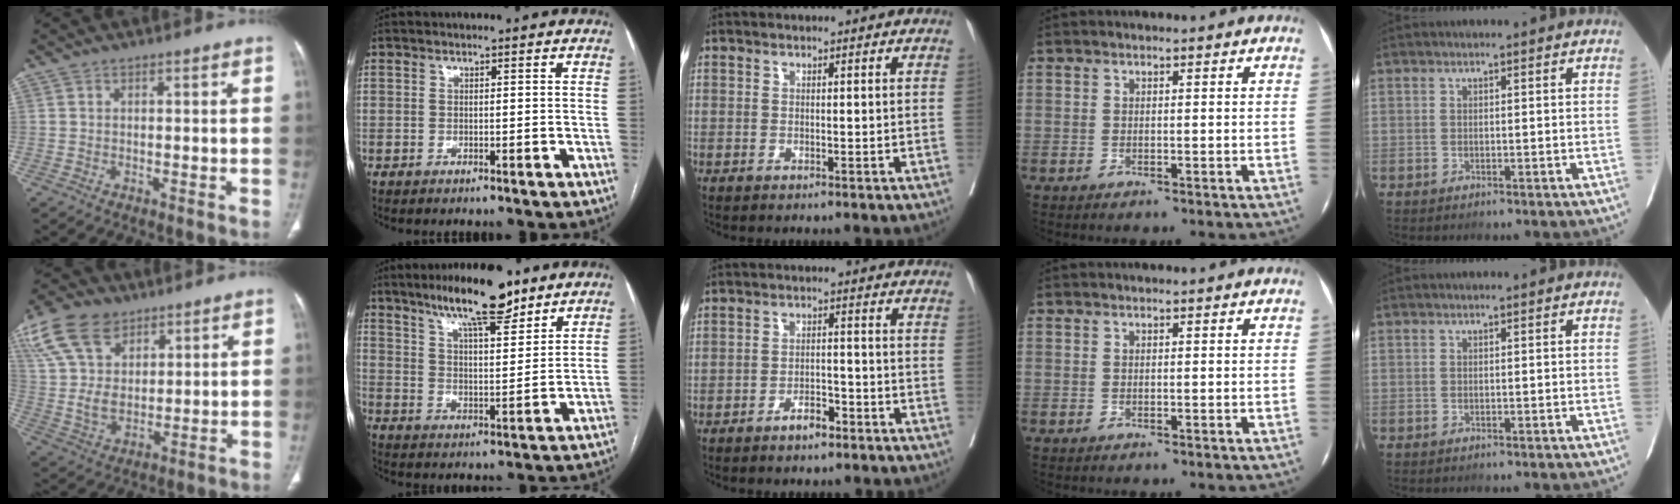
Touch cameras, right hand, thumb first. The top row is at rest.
{"thumb": {"total": 15.2, "force": [8.3, 9.5, 8.5], "torque": [-0.153, -0.017, 0.167]}, "index": {"total": 13.6, "force": [9.9, 2.9, 8.8], "torque": [-0.146, 0.004, 0.165]}, "middle": {"total": 3.5, "force": [-2.6, 1.2, 1.9], "torque": [-0.033, 0.004, -0.042]}}